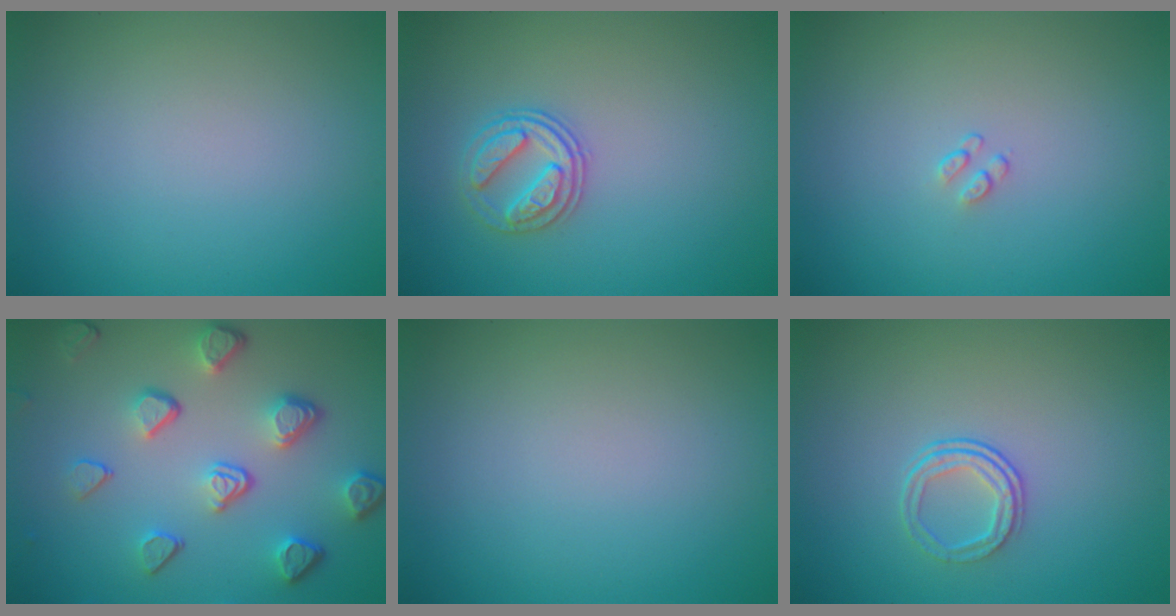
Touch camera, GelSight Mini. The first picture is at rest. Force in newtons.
{"total": 2.6, "press": 2.5, "slide": 0.7}
{"total": 0.6, "press": 0.4, "slide": 0.5}
{"total": 5.1, "press": 3.7, "slide": 3.5}
{"total": 0.0}
{"total": 2.1, "press": 1.4, "slide": 1.5}